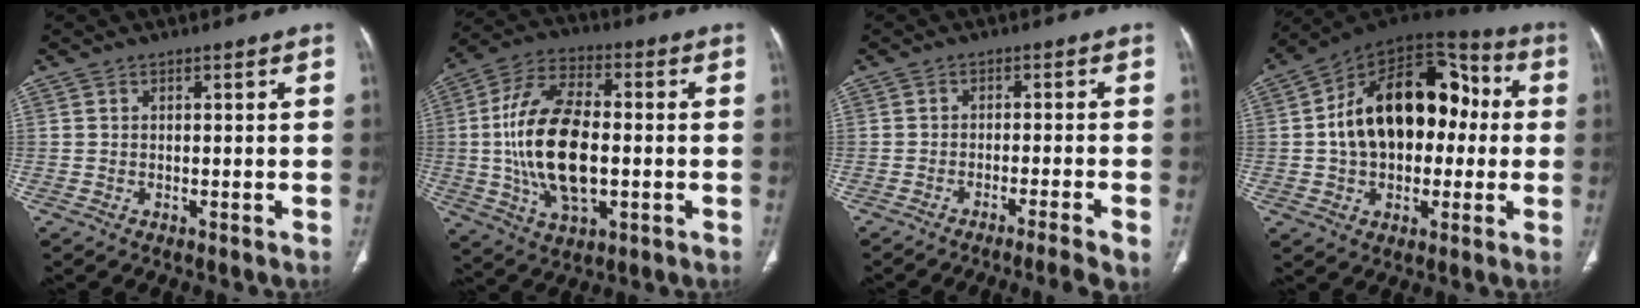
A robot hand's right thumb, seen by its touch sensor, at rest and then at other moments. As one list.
[{"total": 18.7, "force": [-1.1, 9.7, 16.0], "torque": [-0.307, 0.012, -0.016]}, {"total": 7.7, "force": [-6.1, -0.4, 4.7], "torque": [-0.065, 0.018, -0.087]}, {"total": 22.9, "force": [1.2, 14.9, 17.4], "torque": [-0.249, 0.042, 0.016]}]